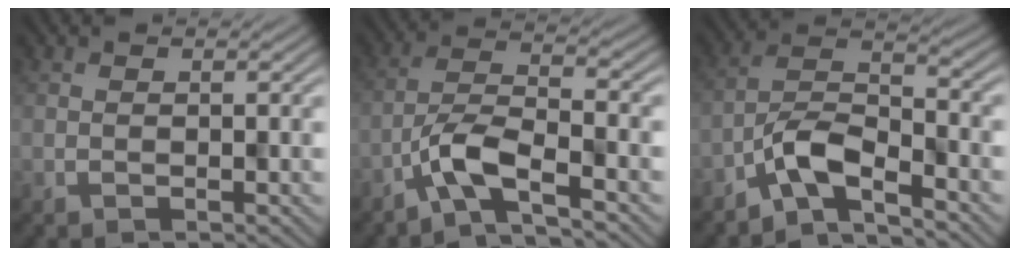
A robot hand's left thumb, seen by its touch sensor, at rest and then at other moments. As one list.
[{"total": 5.5, "force": [-3.6, 1.1, 4.0], "torque": [-0.076, 0.008, -0.080]}, {"total": 5.8, "force": [-4.4, 1.6, 3.5], "torque": [-0.068, 0.008, -0.097]}]